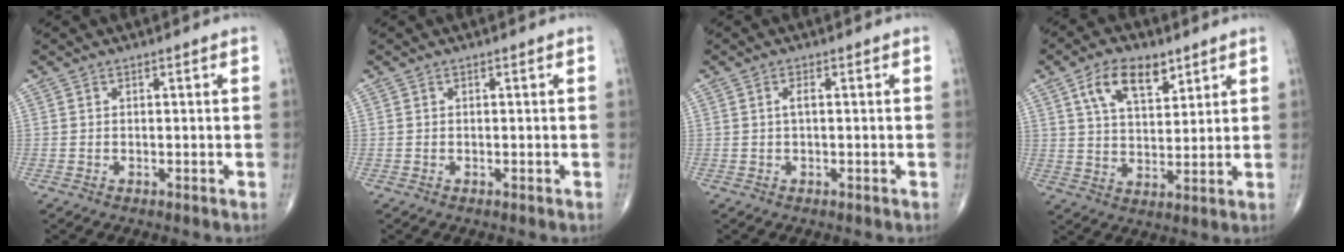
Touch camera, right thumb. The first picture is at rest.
{"total": 0.0}
{"total": 1.2, "force": [0.1, 0.4, 1.2], "torque": [-0.028, 0.001, 0.000]}
{"total": 10.3, "force": [5.4, 5.4, 6.9], "torque": [-0.105, -0.021, 0.100]}